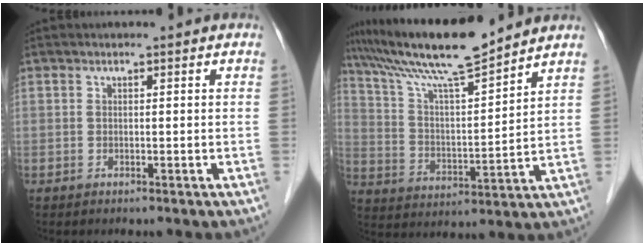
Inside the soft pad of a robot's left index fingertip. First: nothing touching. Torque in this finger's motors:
{"motor_torque": [0.73, -0.73, 0.56, 0.12]}